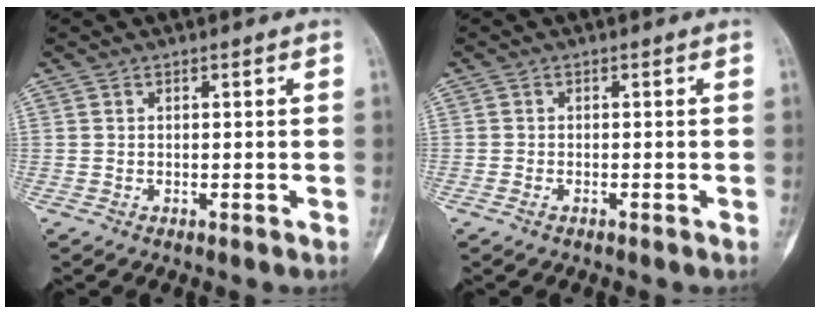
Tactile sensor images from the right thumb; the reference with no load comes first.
{"total": 0.8, "force": [-0.5, 0.3, 0.5], "torque": [-0.013, 0.002, -0.009]}